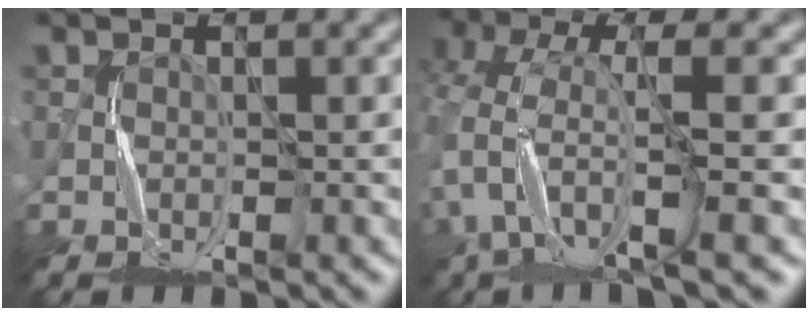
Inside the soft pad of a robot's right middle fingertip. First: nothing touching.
{"total": 6.4, "force": [-1.8, 2.1, 5.7], "torque": [-0.119, -0.010, -0.045]}